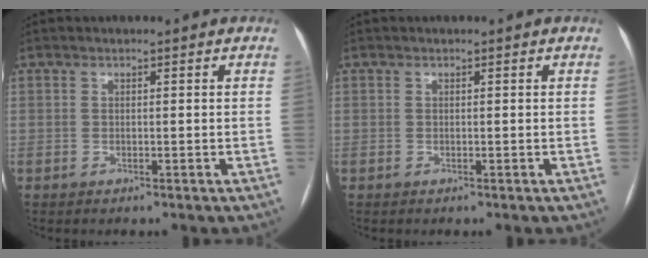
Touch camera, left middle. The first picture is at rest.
{"total": 0.0}